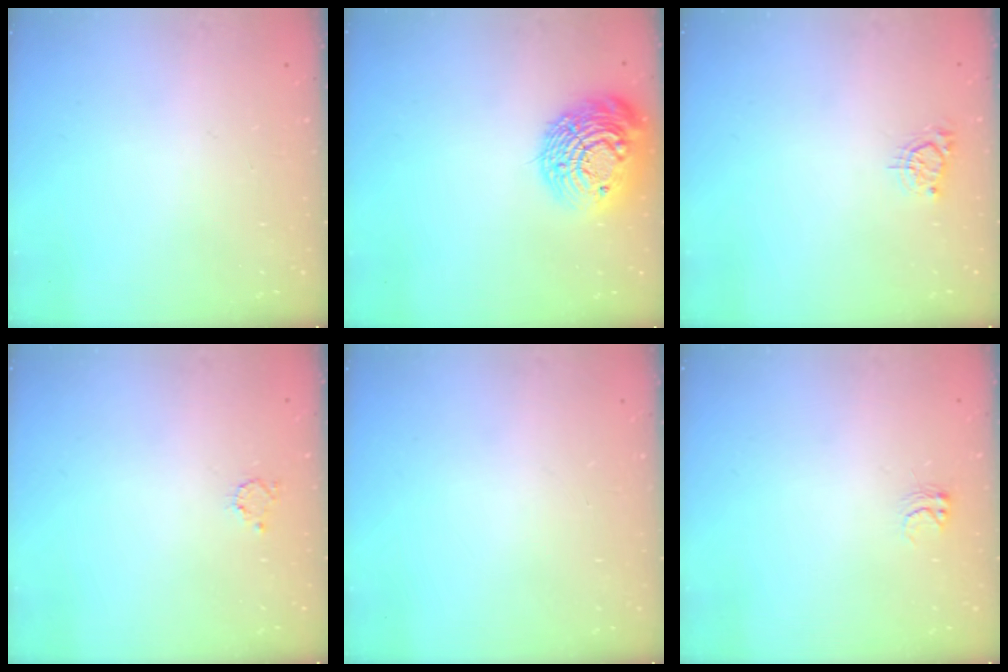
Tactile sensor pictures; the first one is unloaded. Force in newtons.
{"total": 17.0, "press": 16.9, "slide": 1.4}
{"total": 2.5, "press": 2.5, "slide": 0.4}
{"total": 2.4, "press": 2.4, "slide": 0.4}
{"total": 0.0}
{"total": 2.6, "press": 2.6, "slide": 0.2}